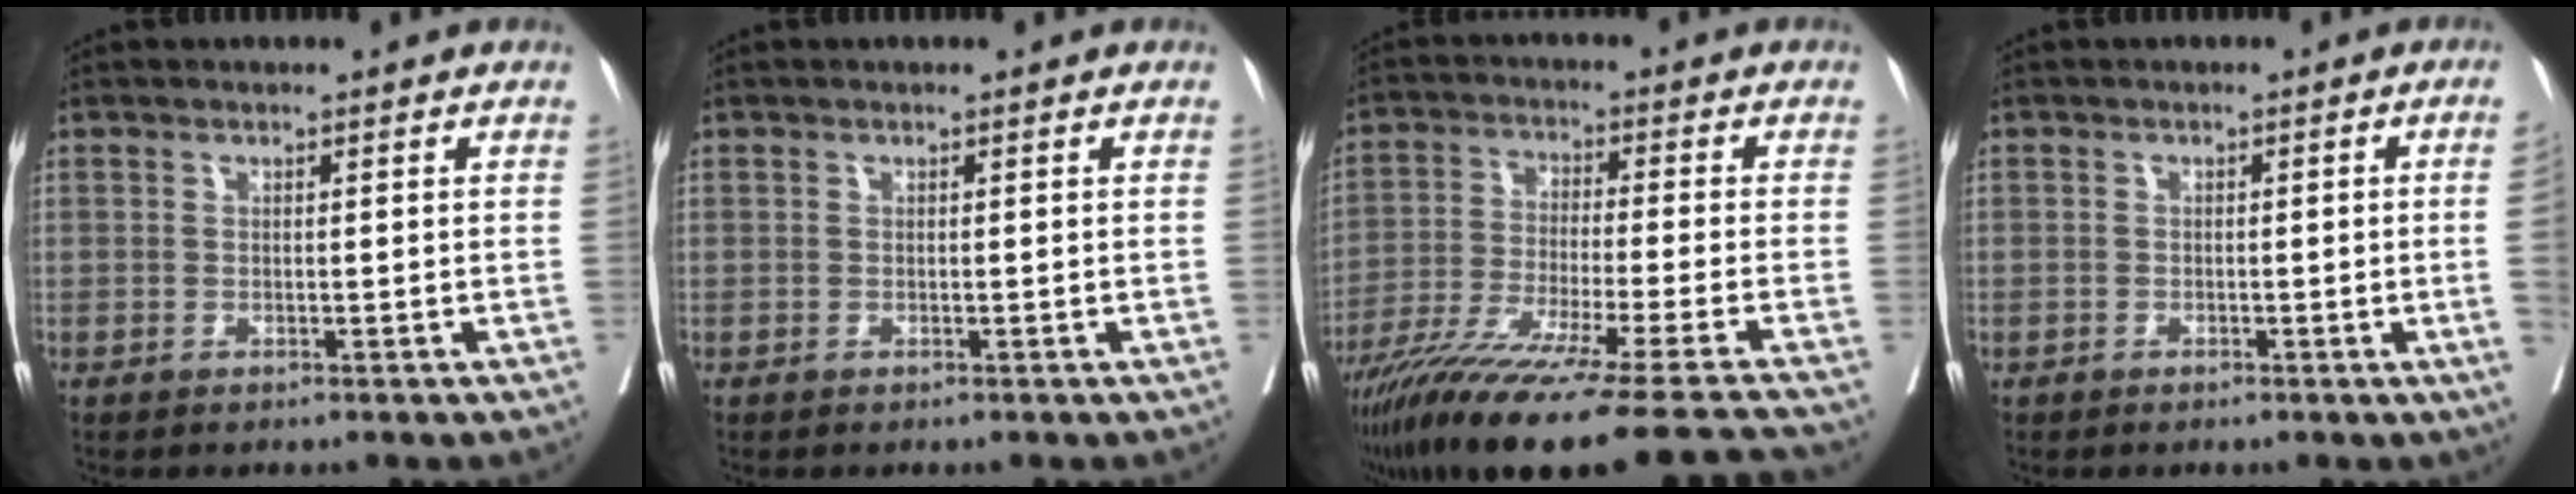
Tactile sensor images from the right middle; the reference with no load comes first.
{"total": 0.0}
{"total": 22.1, "force": [-18.2, -1.9, 12.4], "torque": [-0.176, -0.070, -0.295]}
{"total": 2.9, "force": [-0.6, -0.6, 2.7], "torque": [-0.035, 0.001, -0.008]}